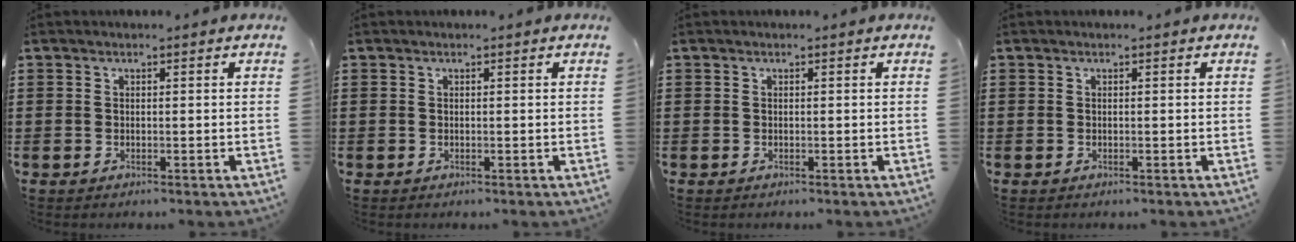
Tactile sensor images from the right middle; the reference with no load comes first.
{"total": 0.0}
{"total": 0.0}
{"total": 0.0}